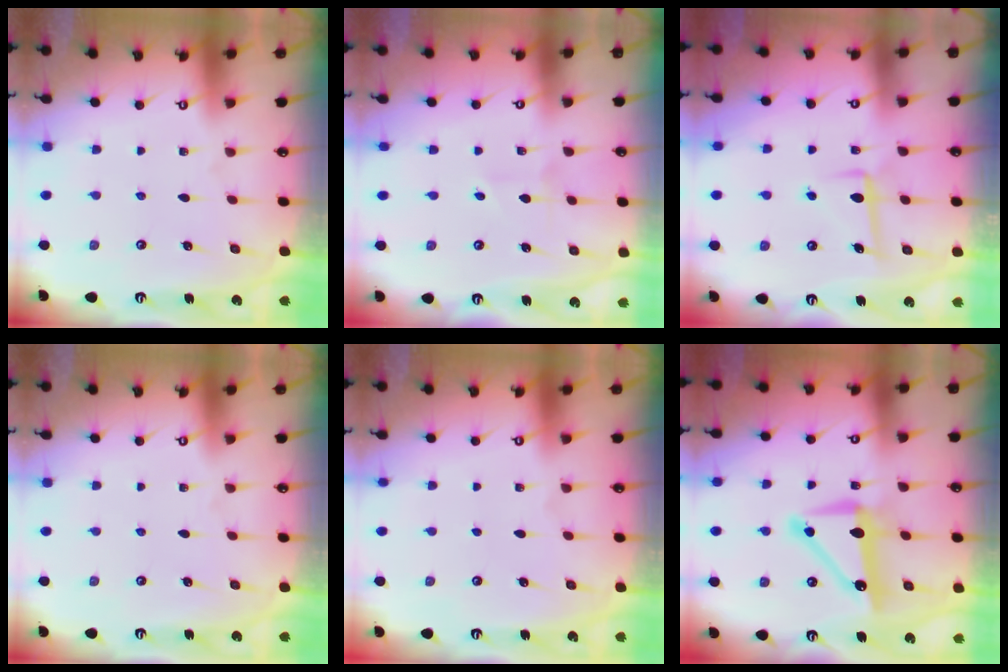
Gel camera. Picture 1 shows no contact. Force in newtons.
{"total": 2.3, "press": 2.3, "slide": 0.3}
{"total": 6.4, "press": 6.2, "slide": 1.8}
{"total": 0.0}
{"total": 0.0}
{"total": 10.7, "press": 10.7, "slide": 0.2}